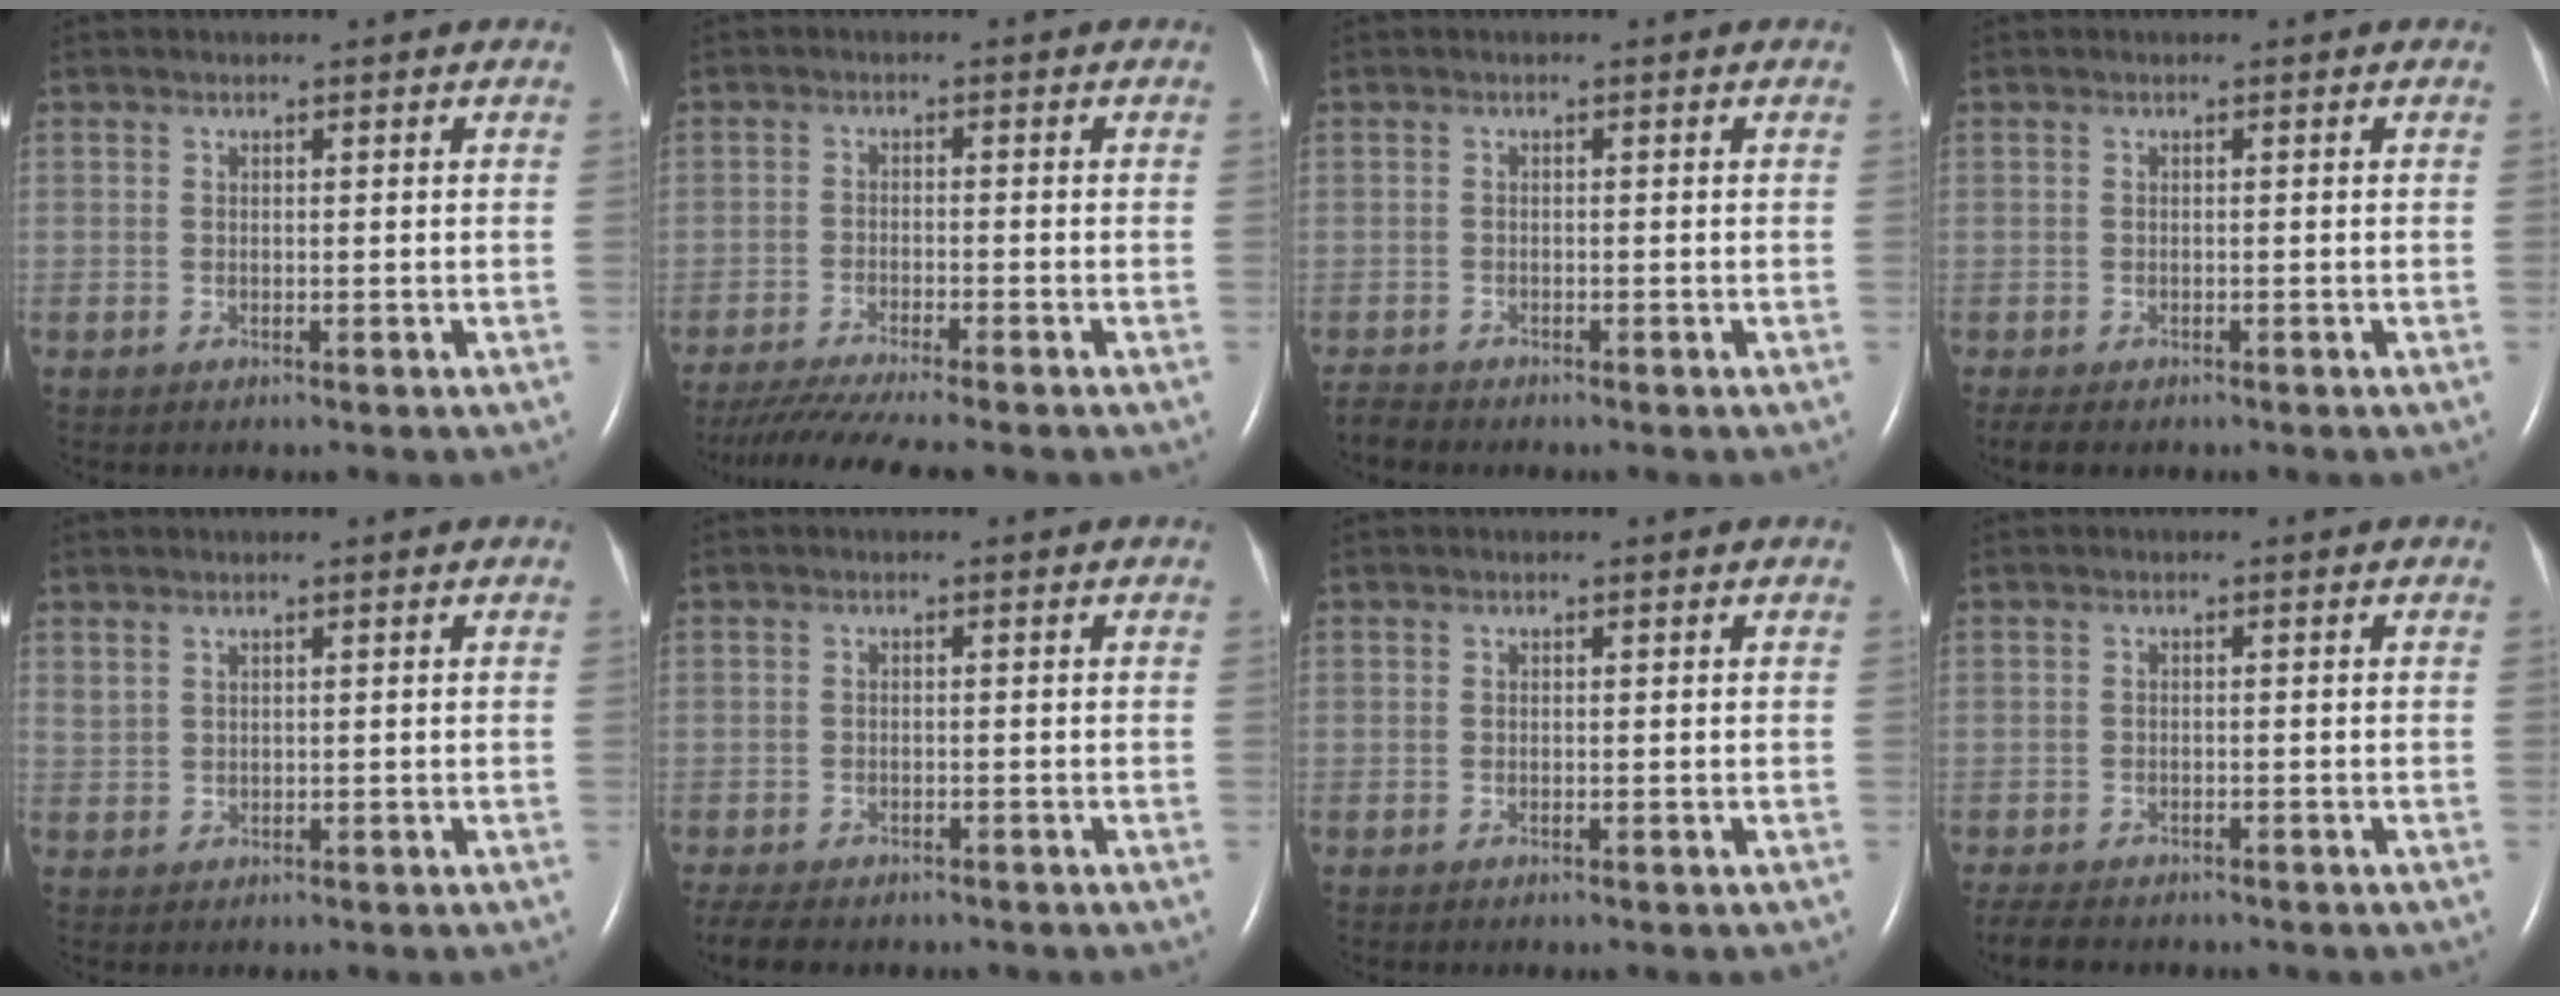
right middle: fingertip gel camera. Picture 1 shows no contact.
{"total": 9.9, "force": [-8.6, -0.5, 4.9], "torque": [-0.067, -0.026, -0.137]}
{"total": 1.5, "force": [-1.4, -0.1, -0.1], "torque": [-0.003, -0.009, -0.027]}
{"total": 3.0, "force": [-2.3, 1.1, 1.6], "torque": [-0.029, -0.009, -0.030]}
{"total": 1.1, "force": [0.9, 0.4, 0.4], "torque": [-0.006, 0.009, 0.023]}
{"total": 6.9, "force": [-5.7, 2.5, 3.1], "torque": [-0.054, -0.009, -0.080]}
{"total": 0.0}
{"total": 5.2, "force": [-4.4, 1.6, 2.4], "torque": [-0.043, -0.012, -0.063]}